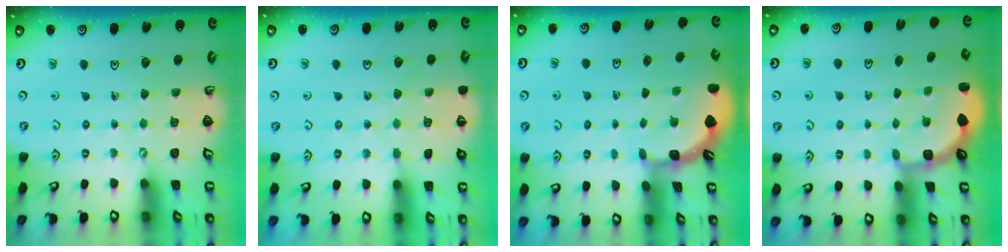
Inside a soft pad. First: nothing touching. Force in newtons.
{"total": 4.3, "press": 4.3, "slide": 0.7}
{"total": 1.6, "press": 1.6, "slide": 0.1}
{"total": 2.7, "press": 2.3, "slide": 1.4}